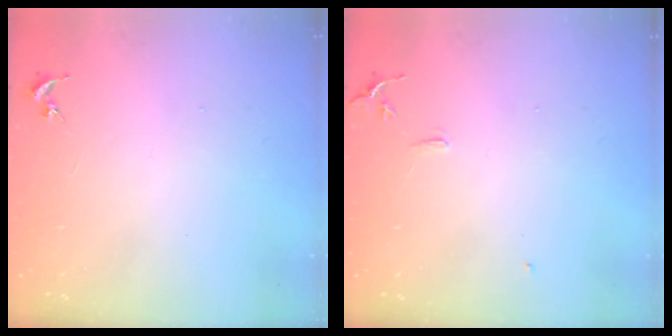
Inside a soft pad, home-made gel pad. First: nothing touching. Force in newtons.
{"total": 6.9, "press": 6.9, "slide": 0.6}